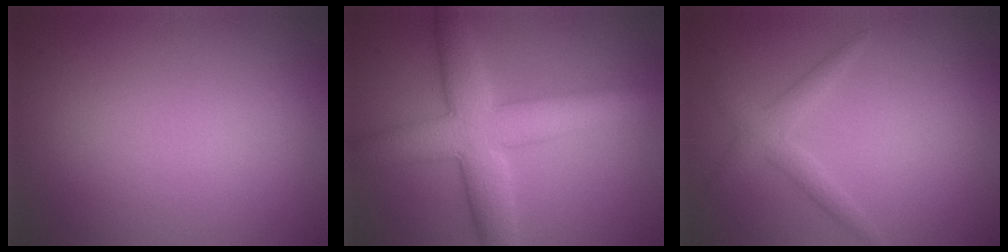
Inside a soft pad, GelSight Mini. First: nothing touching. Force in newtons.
{"total": 7.5, "press": 7.5, "slide": 0.2}
{"total": 2.0, "press": 2.0, "slide": 0.1}